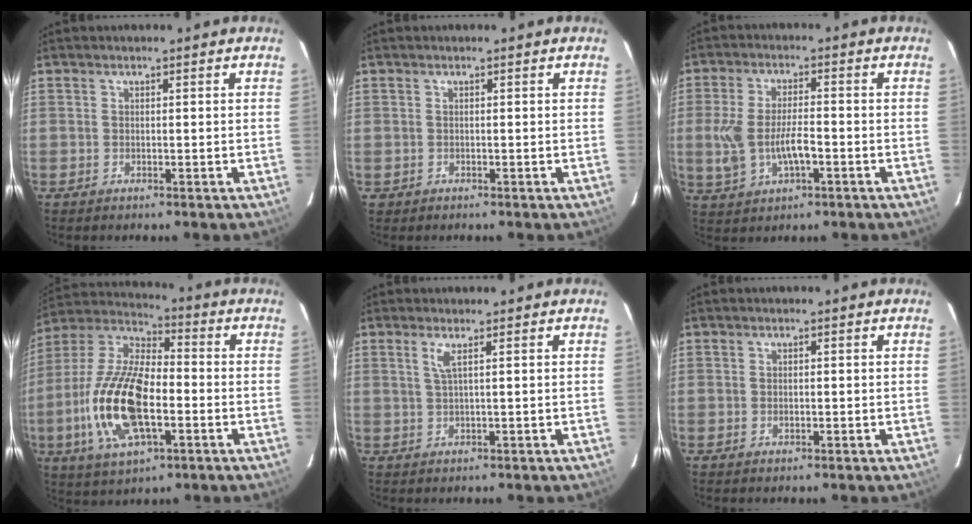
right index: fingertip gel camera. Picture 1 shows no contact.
{"total": 1.1, "force": [-0.3, 1.0, 0.0], "torque": [-0.001, 0.002, -0.001]}
{"total": 9.0, "force": [-2.1, 4.0, 7.7], "torque": [-0.169, -0.001, -0.033]}
{"total": 19.5, "force": [-4.7, 8.7, 16.8], "torque": [-0.357, -0.007, -0.091]}
{"total": 1.9, "force": [0.8, -0.4, 1.7], "torque": [-0.033, -0.003, 0.018]}
{"total": 0.7, "force": [-0.1, 0.6, 0.3], "torque": [-0.004, 0.000, -0.001]}